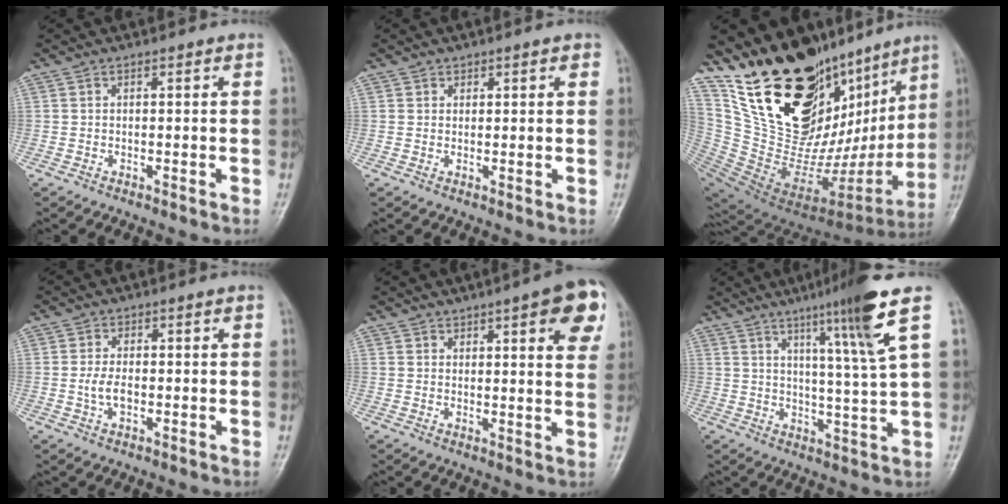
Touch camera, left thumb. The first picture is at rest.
{"total": 1.6, "force": [0.9, 1.1, 0.6], "torque": [0.010, -0.003, 0.008]}
{"total": 34.4, "force": [19.6, 17.2, 22.5], "torque": [-0.309, -0.067, 0.340]}
{"total": 3.5, "force": [-0.5, 2.2, 2.7], "torque": [-0.051, 0.007, -0.011]}
{"total": 11.7, "force": [5.9, 3.9, 9.3], "torque": [-0.078, -0.019, 0.068]}
{"total": 12.7, "force": [6.6, -1.0, 10.8], "torque": [-0.171, -0.030, 0.103]}